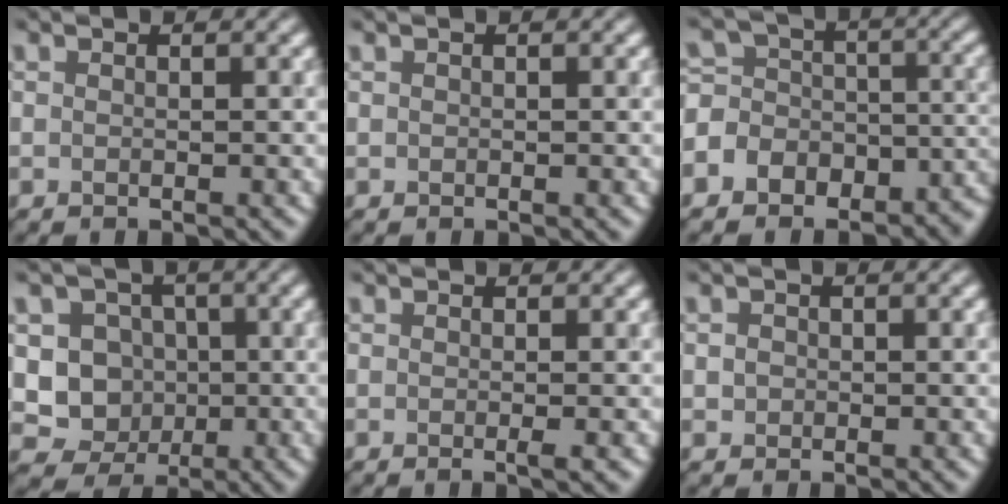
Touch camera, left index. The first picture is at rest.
{"total": 0.0}
{"total": 10.2, "force": [-5.6, 8.1, 2.4], "torque": [-0.064, 0.003, -0.093]}
{"total": 5.1, "force": [-0.1, 4.8, 1.7], "torque": [-0.004, 0.000, -0.022]}
{"total": 1.1, "force": [-0.2, 0.2, 1.1], "torque": [-0.014, -0.006, -0.006]}
{"total": 0.8, "force": [0.0, 0.8, 0.3], "torque": [-0.002, -0.001, -0.002]}